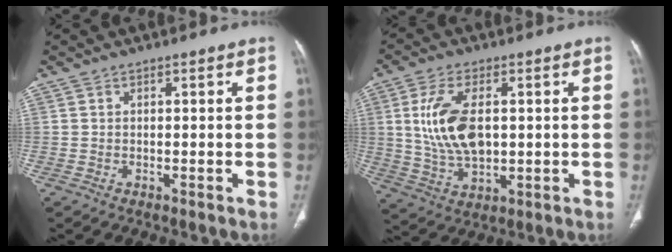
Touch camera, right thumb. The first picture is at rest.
{"total": 12.3, "force": [1.6, 6.7, 10.2], "torque": [-0.201, -0.006, 0.038]}